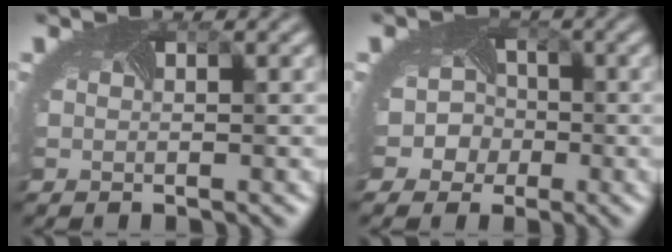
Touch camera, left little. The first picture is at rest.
{"total": 6.0, "force": [-1.4, 5.5, 2.0], "torque": [-0.023, 0.009, -0.053]}